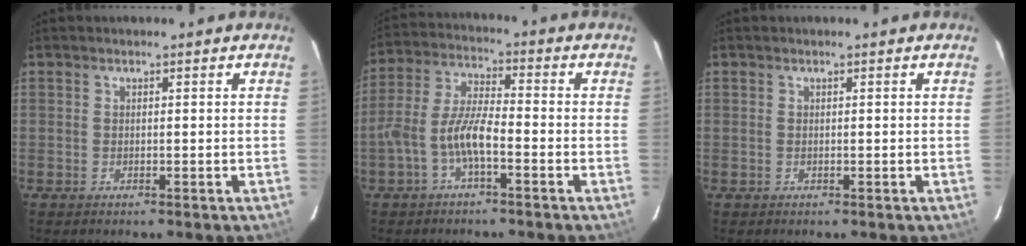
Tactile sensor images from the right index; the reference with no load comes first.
{"total": 7.6, "force": [-3.4, 2.0, 6.5], "torque": [-0.146, 0.013, -0.065]}
{"total": 0.0}